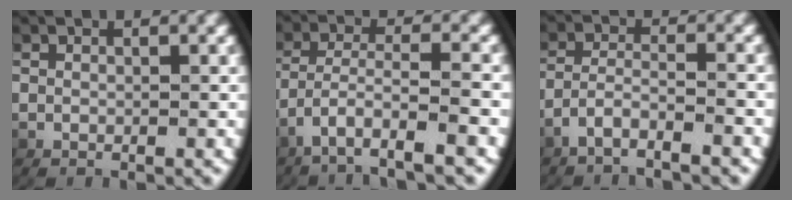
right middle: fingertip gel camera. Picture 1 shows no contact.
{"total": 4.3, "force": [-2.4, 0.8, 3.5], "torque": [-0.082, -0.022, -0.024]}
{"total": 3.9, "force": [-3.3, 0.6, 1.8], "torque": [-0.044, -0.009, -0.054]}